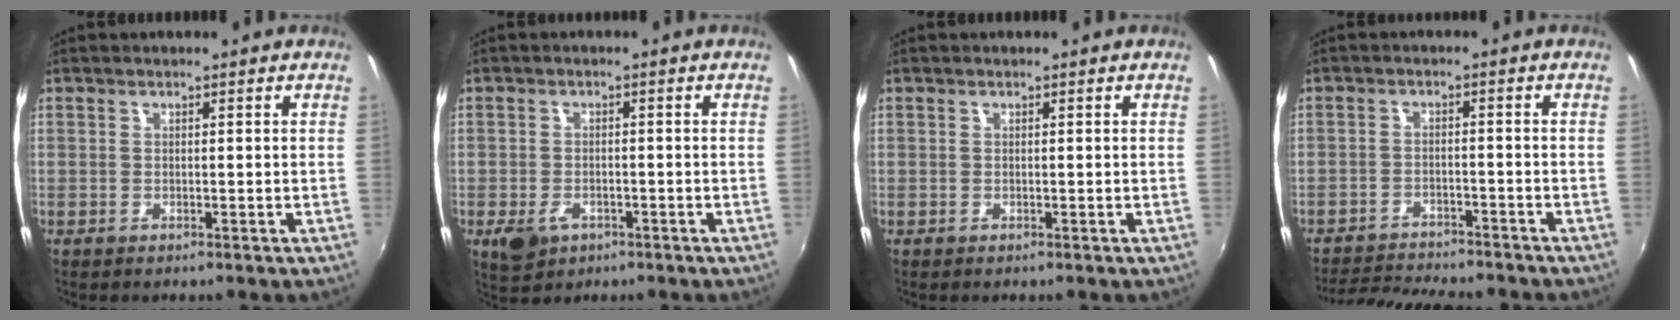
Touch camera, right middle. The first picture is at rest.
{"total": 5.1, "force": [-2.5, 3.4, 3.0], "torque": [-0.069, -0.009, -0.040]}
{"total": 0.0}
{"total": 10.8, "force": [-10.0, 1.6, 3.6], "torque": [-0.091, -0.013, -0.154]}